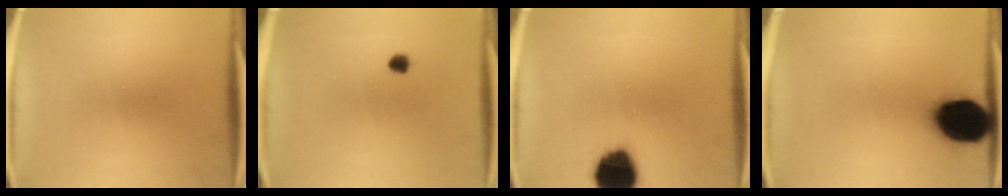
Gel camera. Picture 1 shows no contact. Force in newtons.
{"total": 1.9}
{"total": 15.0}
{"total": 17.6}